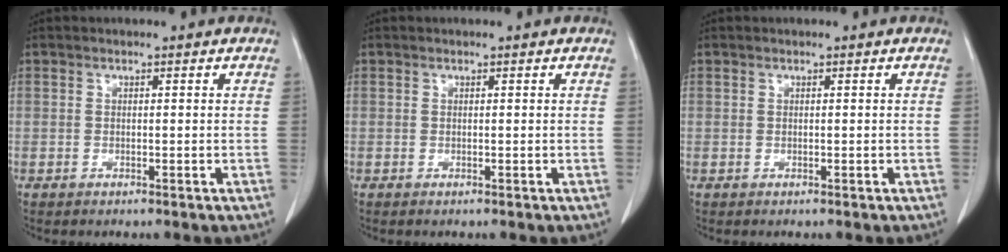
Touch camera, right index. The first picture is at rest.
{"total": 0.0}
{"total": 0.0}